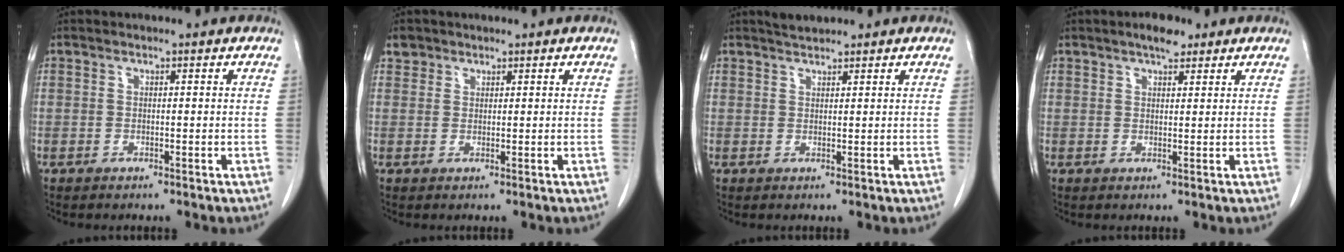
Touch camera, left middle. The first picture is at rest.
{"total": 1.7, "force": [1.2, 1.3, 0.0], "torque": [0.009, 0.007, 0.017]}
{"total": 1.8, "force": [1.8, 0.2, 0.4], "torque": [-0.014, 0.004, 0.034]}
{"total": 3.2, "force": [2.4, 1.2, 1.8], "torque": [-0.032, 0.005, 0.035]}